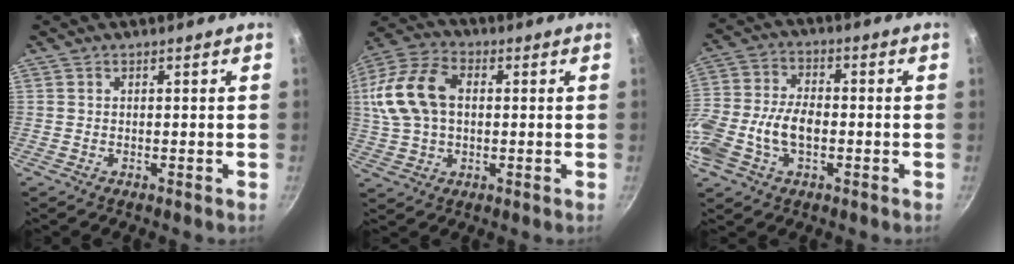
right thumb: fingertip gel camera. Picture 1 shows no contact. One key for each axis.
{"total": 15.5, "fx": 2.1, "fy": 10.4, "fz": 11.4, "tx": -0.221, "ty": 0.024, "tz": 0.031}
{"total": 12.7, "fx": -3.0, "fy": 7.7, "fz": 9.6, "tx": -0.194, "ty": 0.028, "tz": -0.067}